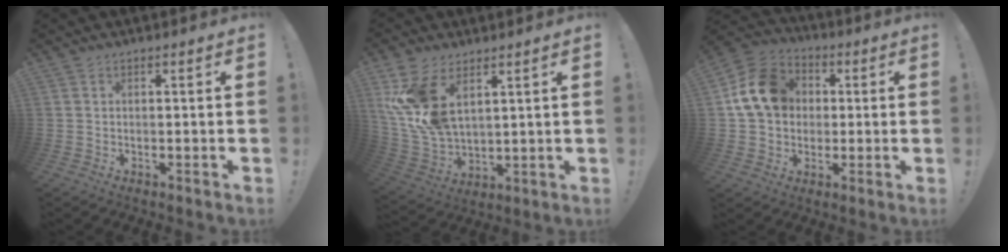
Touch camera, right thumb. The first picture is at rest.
{"total": 14.2, "force": [6.4, 8.5, 9.3], "torque": [-0.192, -0.037, 0.125]}
{"total": 16.2, "force": [2.9, 13.2, 9.0], "torque": [-0.138, 0.008, 0.063]}